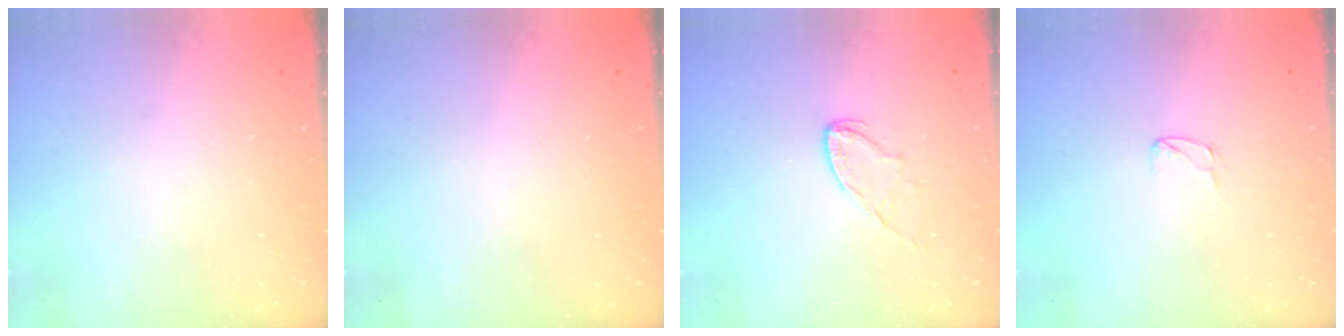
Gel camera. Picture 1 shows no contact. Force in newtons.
{"total": 0.0}
{"total": 6.5, "press": 6.4, "slide": 0.6}
{"total": 4.1, "press": 4.0, "slide": 0.3}